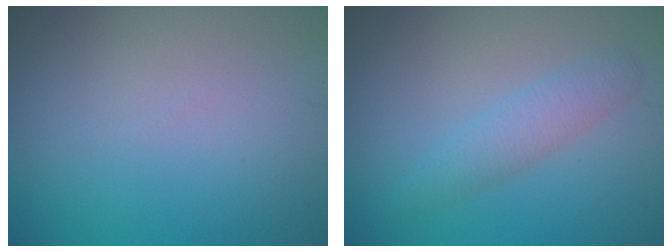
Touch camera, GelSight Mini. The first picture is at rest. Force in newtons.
{"total": 2.3, "press": 2.3, "slide": 0.0}